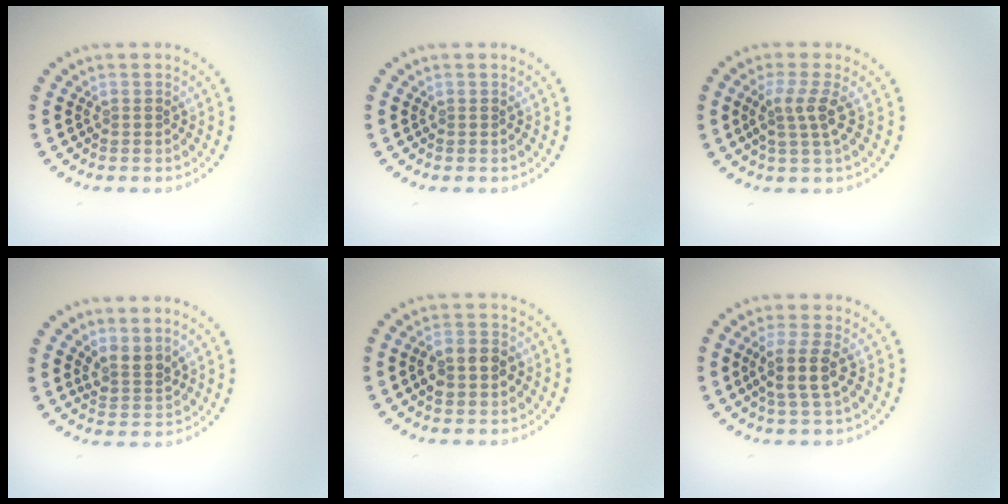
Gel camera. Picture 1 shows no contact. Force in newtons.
{"total": 0.0}
{"total": 2.6, "press": 2.0, "slide": 1.7}
{"total": 2.3, "press": 1.7, "slide": 1.6}
{"total": 3.4, "press": 3.3, "slide": 0.2}
{"total": 2.9, "press": 2.4, "slide": 1.7}